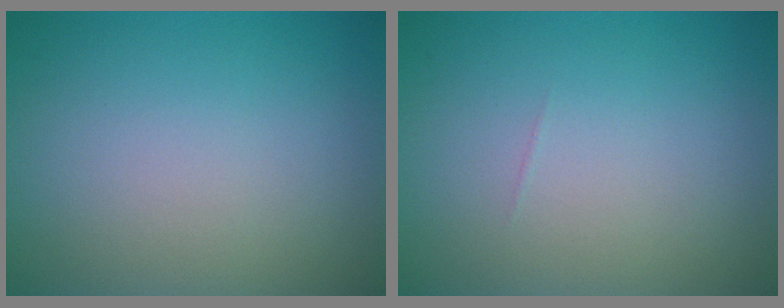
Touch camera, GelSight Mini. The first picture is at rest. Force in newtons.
{"total": 0.0}